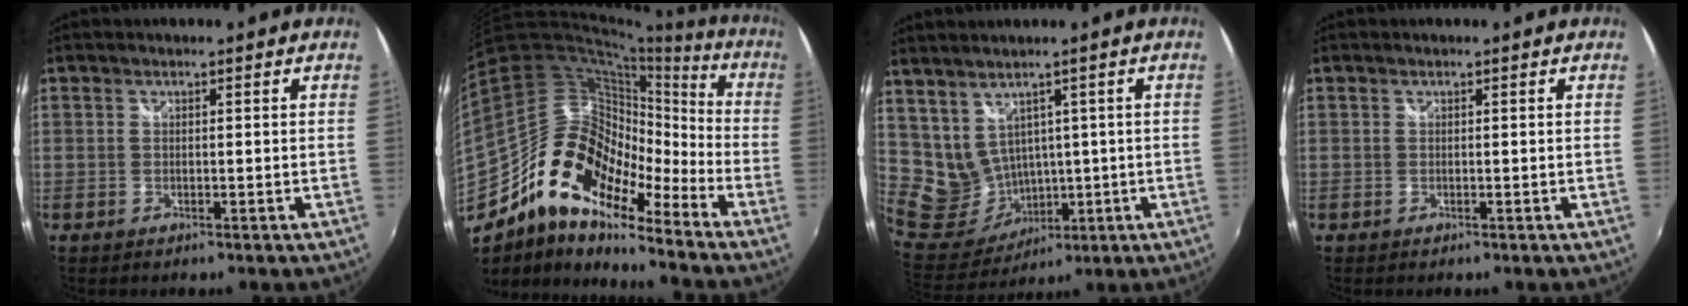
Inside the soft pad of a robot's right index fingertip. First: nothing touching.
{"total": 17.2, "force": [-11.8, 7.8, 9.8], "torque": [-0.167, 0.002, -0.236]}
{"total": 10.6, "force": [3.8, 8.6, 4.9], "torque": [-0.119, -0.004, 0.108]}
{"total": 0.0}